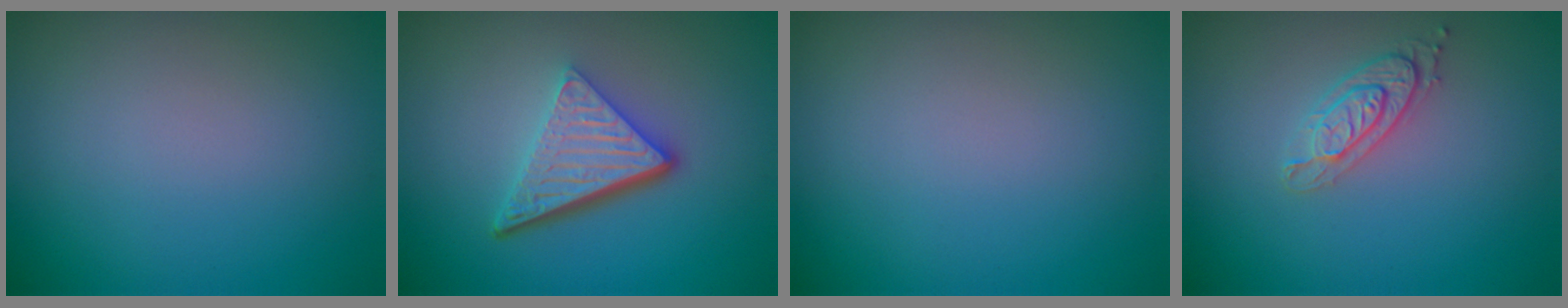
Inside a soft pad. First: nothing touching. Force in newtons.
{"total": 5.6, "press": 3.8, "slide": 4.2}
{"total": 0.0}
{"total": 2.1, "press": 2.1, "slide": 0.3}